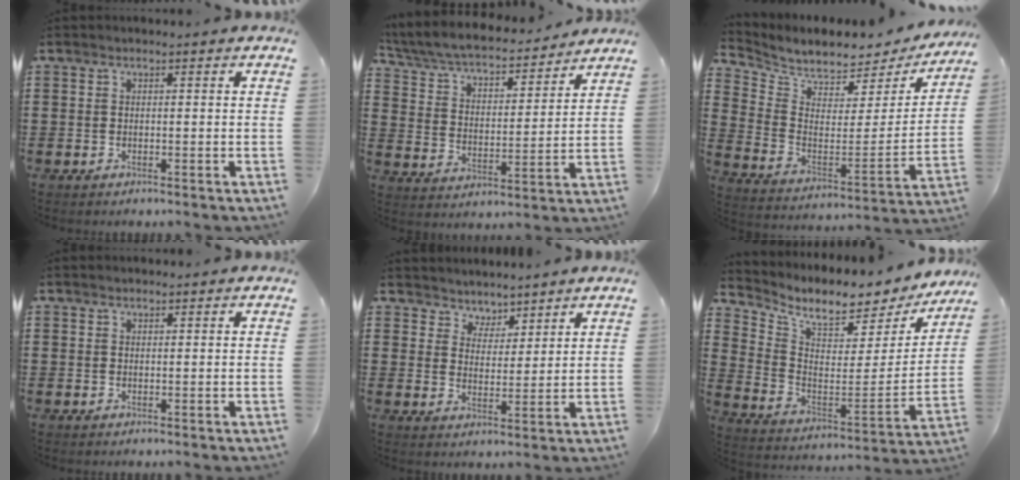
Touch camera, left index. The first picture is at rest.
{"total": 5.1, "force": [4.6, 0.8, 2.1], "torque": [-0.062, -0.035, 0.073]}
{"total": 5.1, "force": [4.9, 1.1, 0.5], "torque": [-0.045, -0.052, 0.081]}
{"total": 0.5, "force": [0.5, 0.2, 0.0], "torque": [-0.002, 0.002, 0.010]}
{"total": 4.1, "force": [3.7, 1.6, -0.7], "torque": [-0.008, -0.011, 0.067]}
{"total": 5.9, "force": [5.0, 1.7, 2.5], "torque": [-0.071, -0.054, 0.080]}